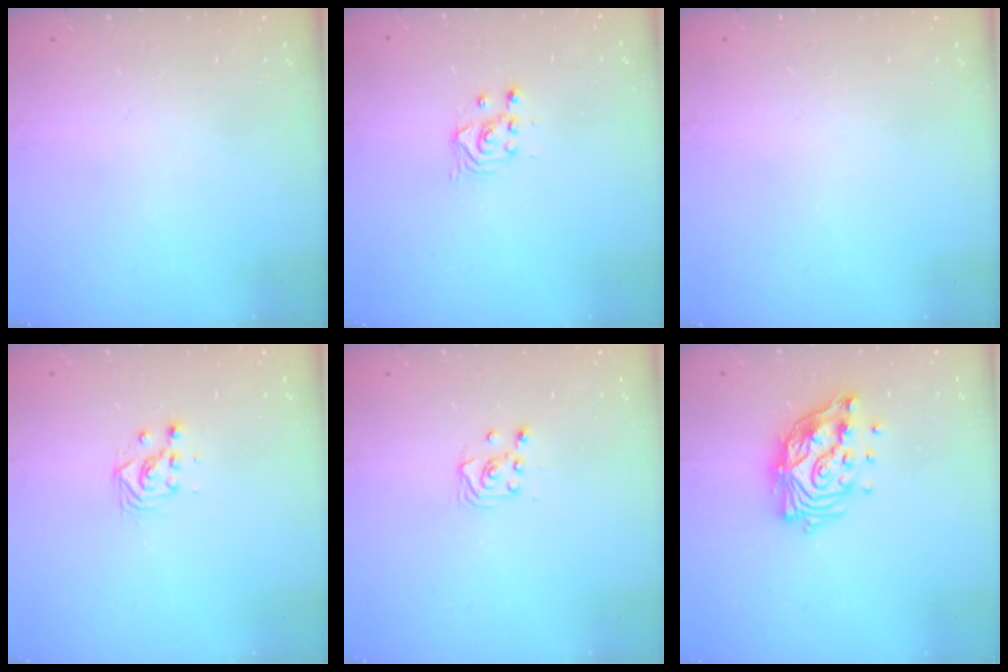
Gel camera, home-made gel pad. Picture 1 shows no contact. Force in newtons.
{"total": 2.4, "press": 2.4, "slide": 0.2}
{"total": 0.0}
{"total": 3.6, "press": 3.6, "slide": 0.1}
{"total": 2.9, "press": 2.9, "slide": 0.4}
{"total": 13.6, "press": 13.5, "slide": 1.5}